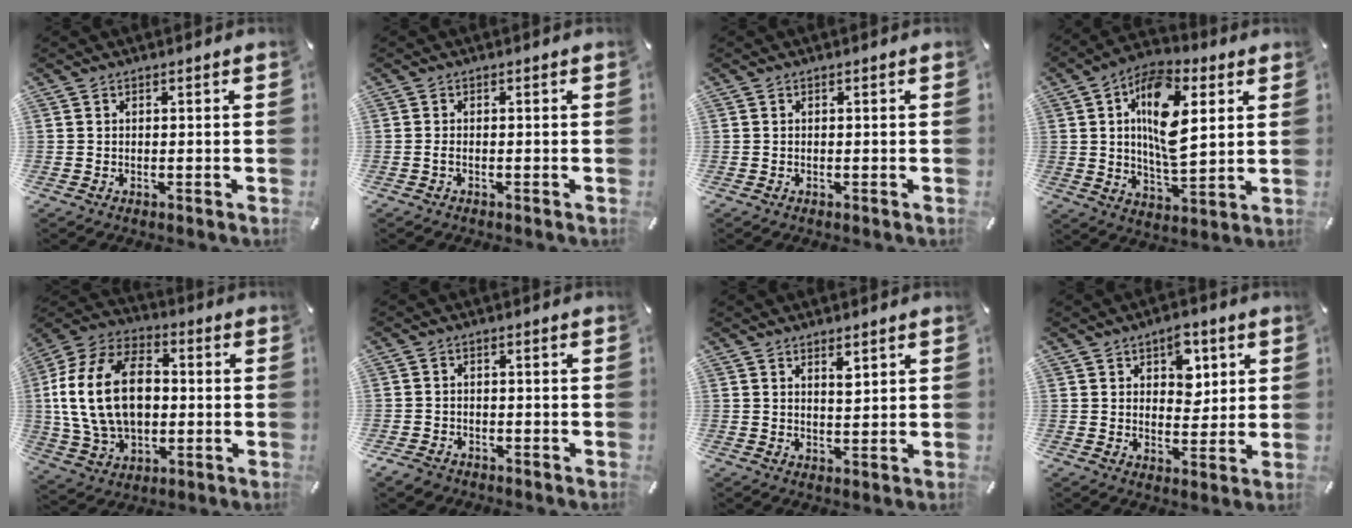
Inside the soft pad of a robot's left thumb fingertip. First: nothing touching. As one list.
[{"total": 1.0, "force": [-0.5, 0.4, 0.8], "torque": [-0.015, 0.001, -0.009]}, {"total": 0.0}, {"total": 15.4, "force": [4.4, 7.9, 12.5], "torque": [-0.233, -0.008, 0.071]}, {"total": 19.9, "force": [0.4, 14.2, 13.8], "torque": [-0.299, 0.007, 0.002]}, {"total": 2.7, "force": [-2.0, 1.6, 0.7], "torque": [-0.016, 0.010, -0.042]}, {"total": 3.0, "force": [1.9, 1.2, 2.0], "torque": [-0.019, -0.009, 0.029]}, {"total": 6.8, "force": [3.0, 4.6, 4.1], "torque": [-0.034, -0.013, 0.044]}]